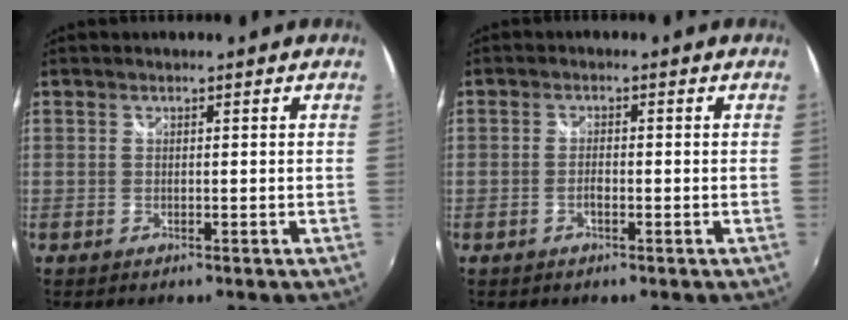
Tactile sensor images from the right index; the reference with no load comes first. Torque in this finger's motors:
{"motor_torque": [-0.34, 0.21, -0.02, 0.00]}